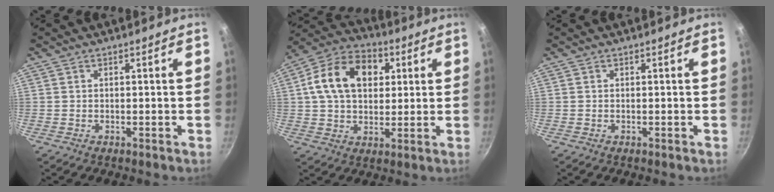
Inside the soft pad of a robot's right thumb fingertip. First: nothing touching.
{"total": 15.8, "force": [3.9, 11.1, 10.6], "torque": [-0.158, 0.016, 0.050]}
{"total": 0.0}